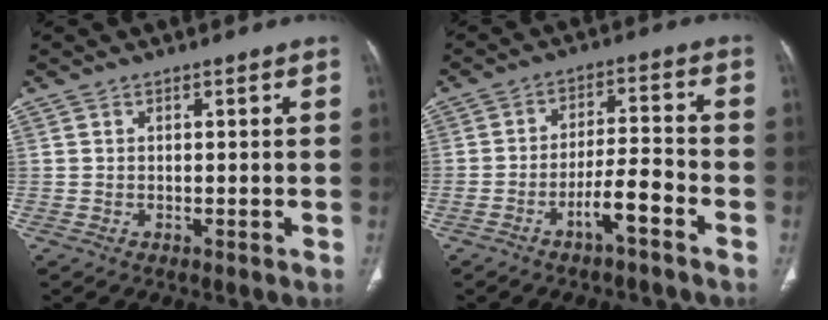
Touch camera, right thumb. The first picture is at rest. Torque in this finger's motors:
{"motor_torque": [0.95, 0.05, 0.67, -0.57, 0.03]}